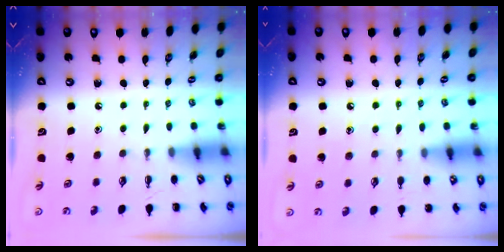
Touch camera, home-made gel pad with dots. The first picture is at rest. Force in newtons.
{"total": 7.8, "press": 7.6, "slide": 1.9}